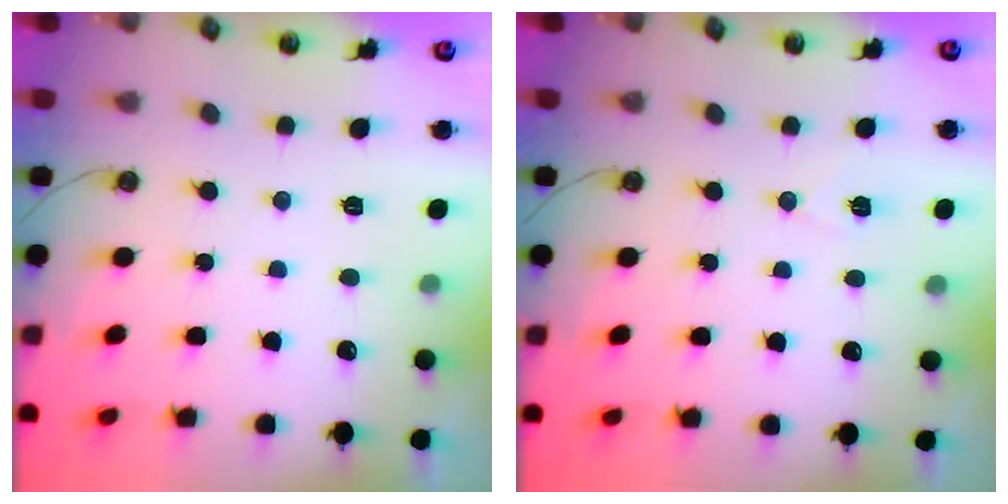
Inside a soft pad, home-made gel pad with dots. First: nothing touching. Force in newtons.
{"total": 5.4, "press": 4.7, "slide": 2.7}